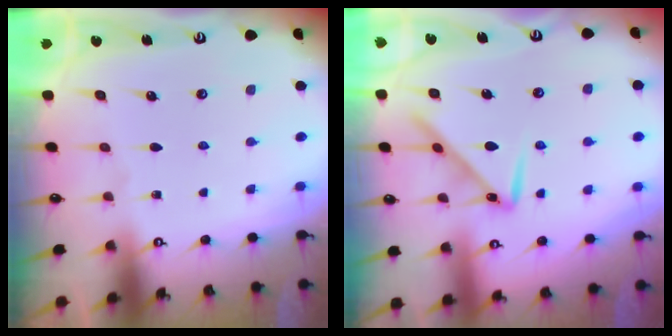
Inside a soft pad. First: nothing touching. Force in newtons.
{"total": 10.1, "press": 10.1, "slide": 0.6}